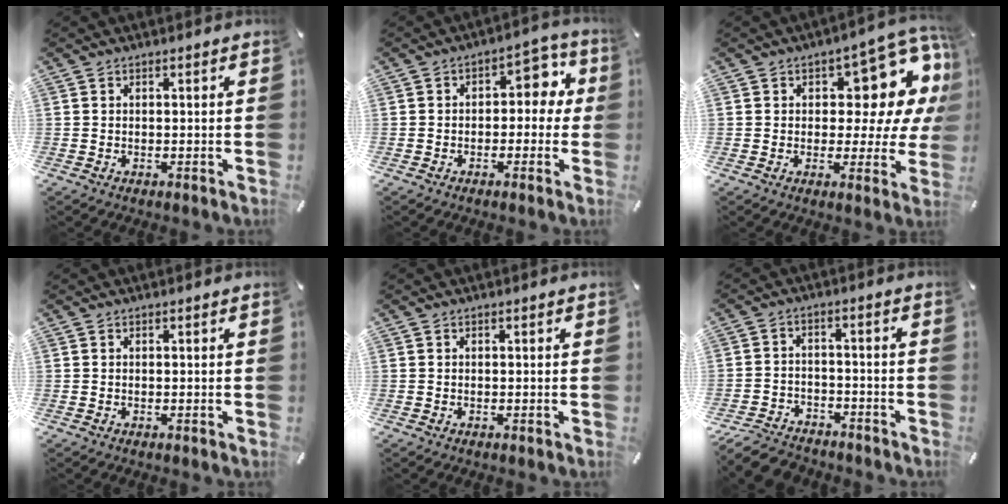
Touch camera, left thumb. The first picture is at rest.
{"total": 7.1, "force": [1.0, 4.9, 5.0], "torque": [-0.053, -0.006, 0.007]}
{"total": 14.8, "force": [7.4, 7.4, 10.6], "torque": [-0.127, -0.063, 0.122]}
{"total": 0.0}
{"total": 0.0}
{"total": 7.4, "force": [-6.4, 3.1, 1.9], "torque": [-0.034, 0.034, -0.124]}